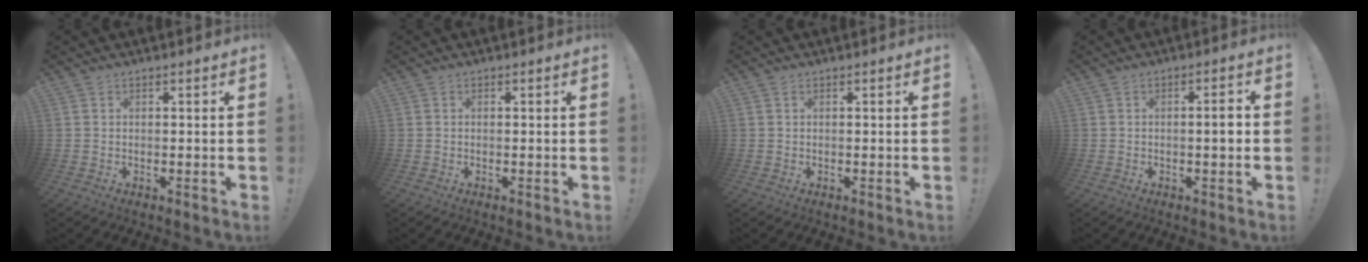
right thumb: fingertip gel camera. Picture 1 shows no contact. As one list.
[{"total": 0.0}, {"total": 0.0}, {"total": 3.5, "force": [-0.2, 0.4, 3.4], "torque": [-0.046, 0.000, -0.011]}]